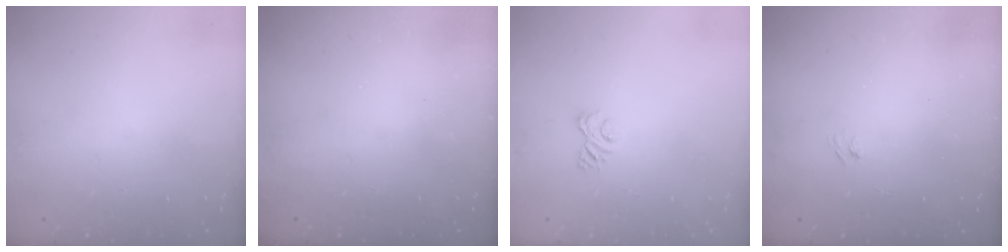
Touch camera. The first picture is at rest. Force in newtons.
{"total": 2.3, "press": 2.2, "slide": 0.7}
{"total": 2.5, "press": 2.2, "slide": 1.2}
{"total": 2.2, "press": 2.0, "slide": 1.0}